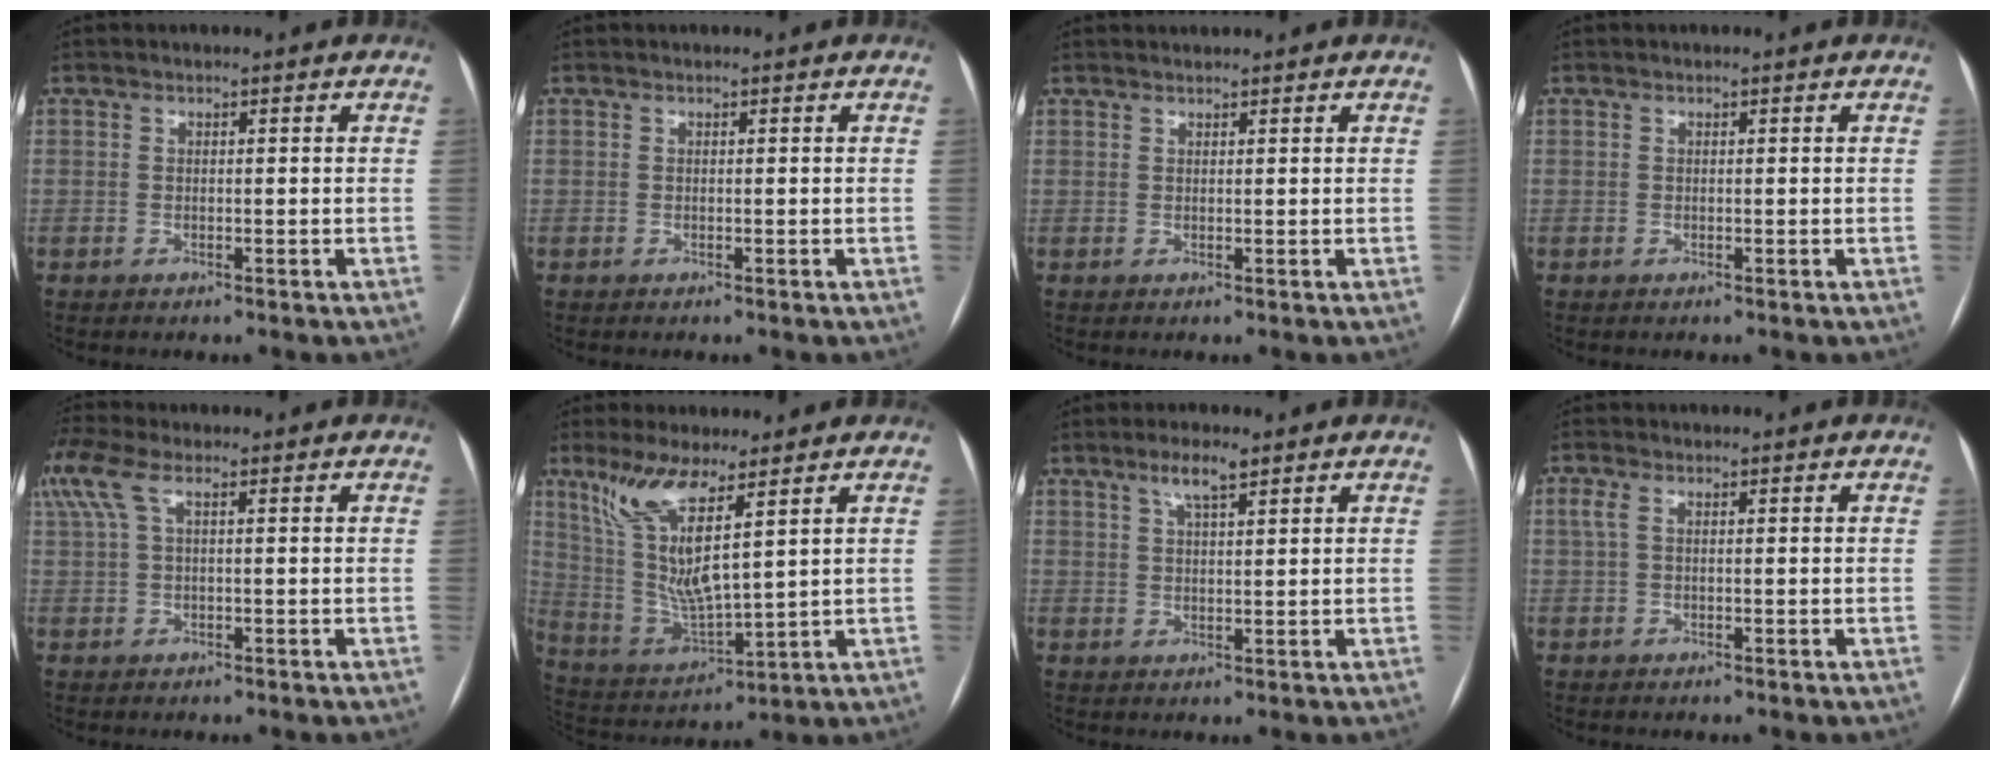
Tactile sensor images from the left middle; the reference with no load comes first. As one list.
[{"total": 0.0}, {"total": 1.6, "force": [1.5, 0.2, 0.3], "torque": [-0.005, 0.020, 0.029]}, {"total": 0.0}, {"total": 5.9, "force": [2.6, 0.8, 5.2], "torque": [-0.144, 0.043, 0.063]}, {"total": 11.2, "force": [5.7, 1.5, 9.5], "torque": [-0.208, -0.009, 0.118]}, {"total": 3.6, "force": [2.4, 0.5, 2.6], "torque": [-0.053, 0.004, 0.045]}, {"total": 1.2, "force": [0.2, 0.4, 1.1], "torque": [-0.031, 0.007, 0.008]}]